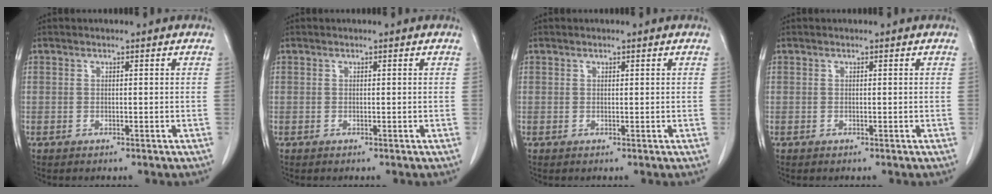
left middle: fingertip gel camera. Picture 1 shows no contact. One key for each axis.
{"total": 0.0}
{"total": 0.0}
{"total": 0.0}